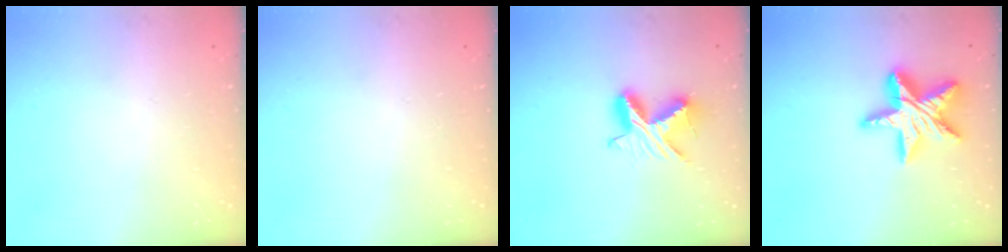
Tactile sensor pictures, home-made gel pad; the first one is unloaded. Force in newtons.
{"total": 0.0}
{"total": 9.2, "press": 9.2, "slide": 0.4}
{"total": 17.6, "press": 17.6, "slide": 1.4}